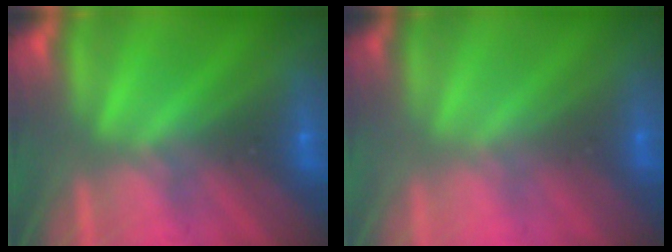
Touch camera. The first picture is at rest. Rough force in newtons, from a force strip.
{"total": 2.7}